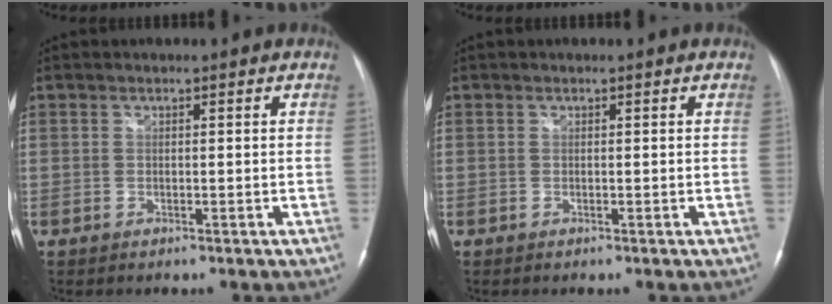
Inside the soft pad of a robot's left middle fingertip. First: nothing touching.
{"total": 0.0}